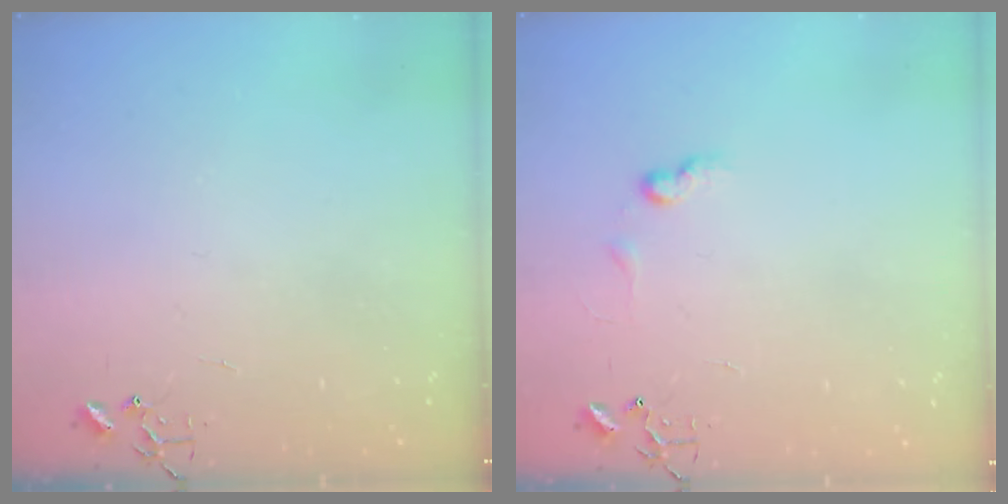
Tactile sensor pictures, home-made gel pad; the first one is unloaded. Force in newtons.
{"total": 6.0, "press": 6.0, "slide": 0.8}